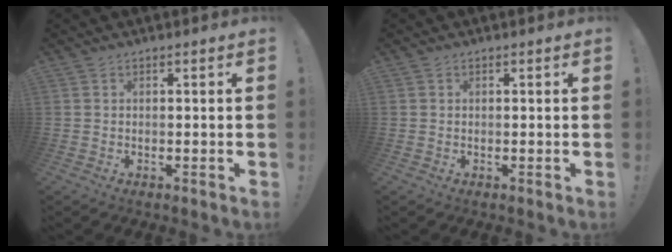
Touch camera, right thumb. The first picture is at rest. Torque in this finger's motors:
{"motor_torque": [0.39, 0.23, -0.21, -0.04, 0.04]}